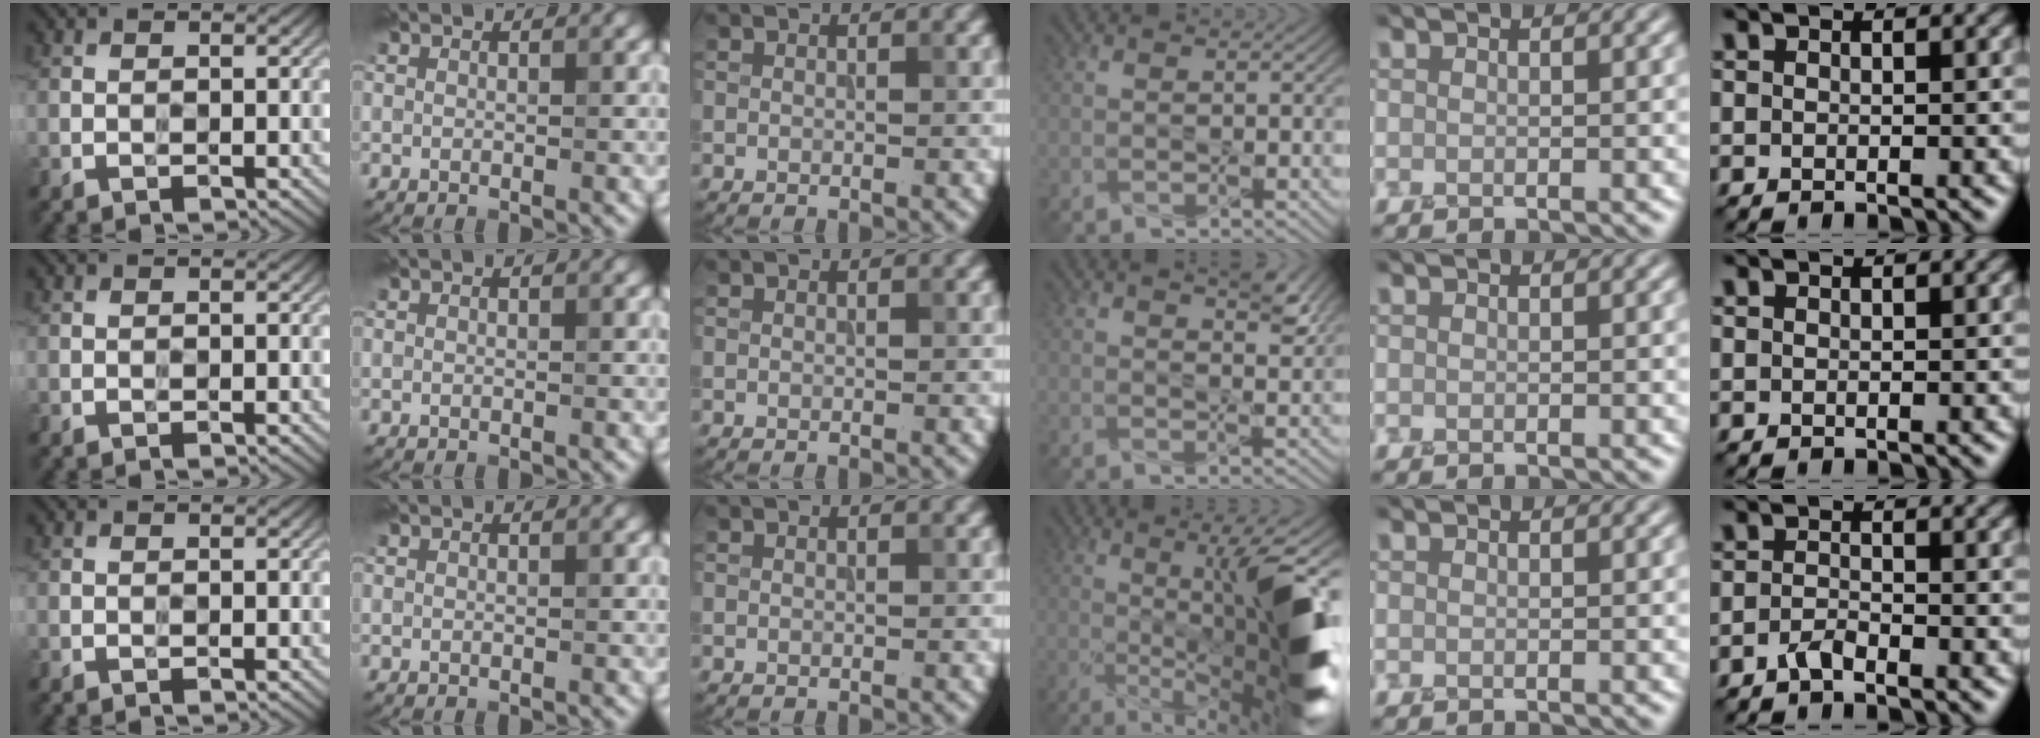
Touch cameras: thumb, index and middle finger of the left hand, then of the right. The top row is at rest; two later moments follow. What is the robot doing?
{"motion": "squeeze", "object": "paper clamp"}